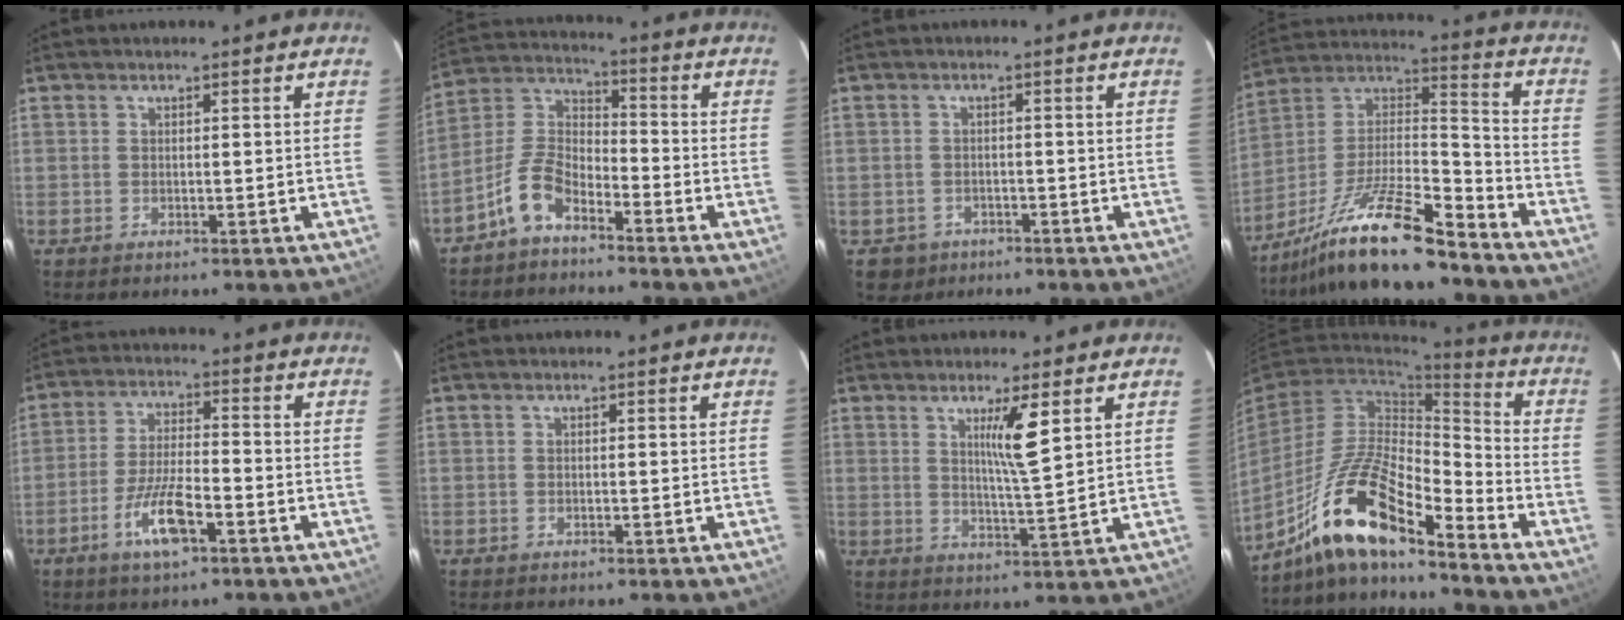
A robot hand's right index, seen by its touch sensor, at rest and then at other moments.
{"total": 8.0, "force": [-5.5, 3.5, 4.7], "torque": [-0.117, 0.022, -0.115]}
{"total": 3.7, "force": [-1.9, 3.1, 0.2], "torque": [-0.004, 0.008, -0.027]}
{"total": 18.9, "force": [-14.7, 2.6, 11.6], "torque": [-0.235, 0.001, -0.265]}
{"total": 8.5, "force": [-4.3, 1.9, 7.2], "torque": [-0.144, -0.004, -0.077]}
{"total": 0.0}
{"total": 6.0, "force": [2.5, -0.4, 5.4], "torque": [-0.093, -0.012, 0.044]}
{"total": 16.2, "force": [-11.8, 3.4, 10.6], "torque": [-0.203, 0.011, -0.214]}